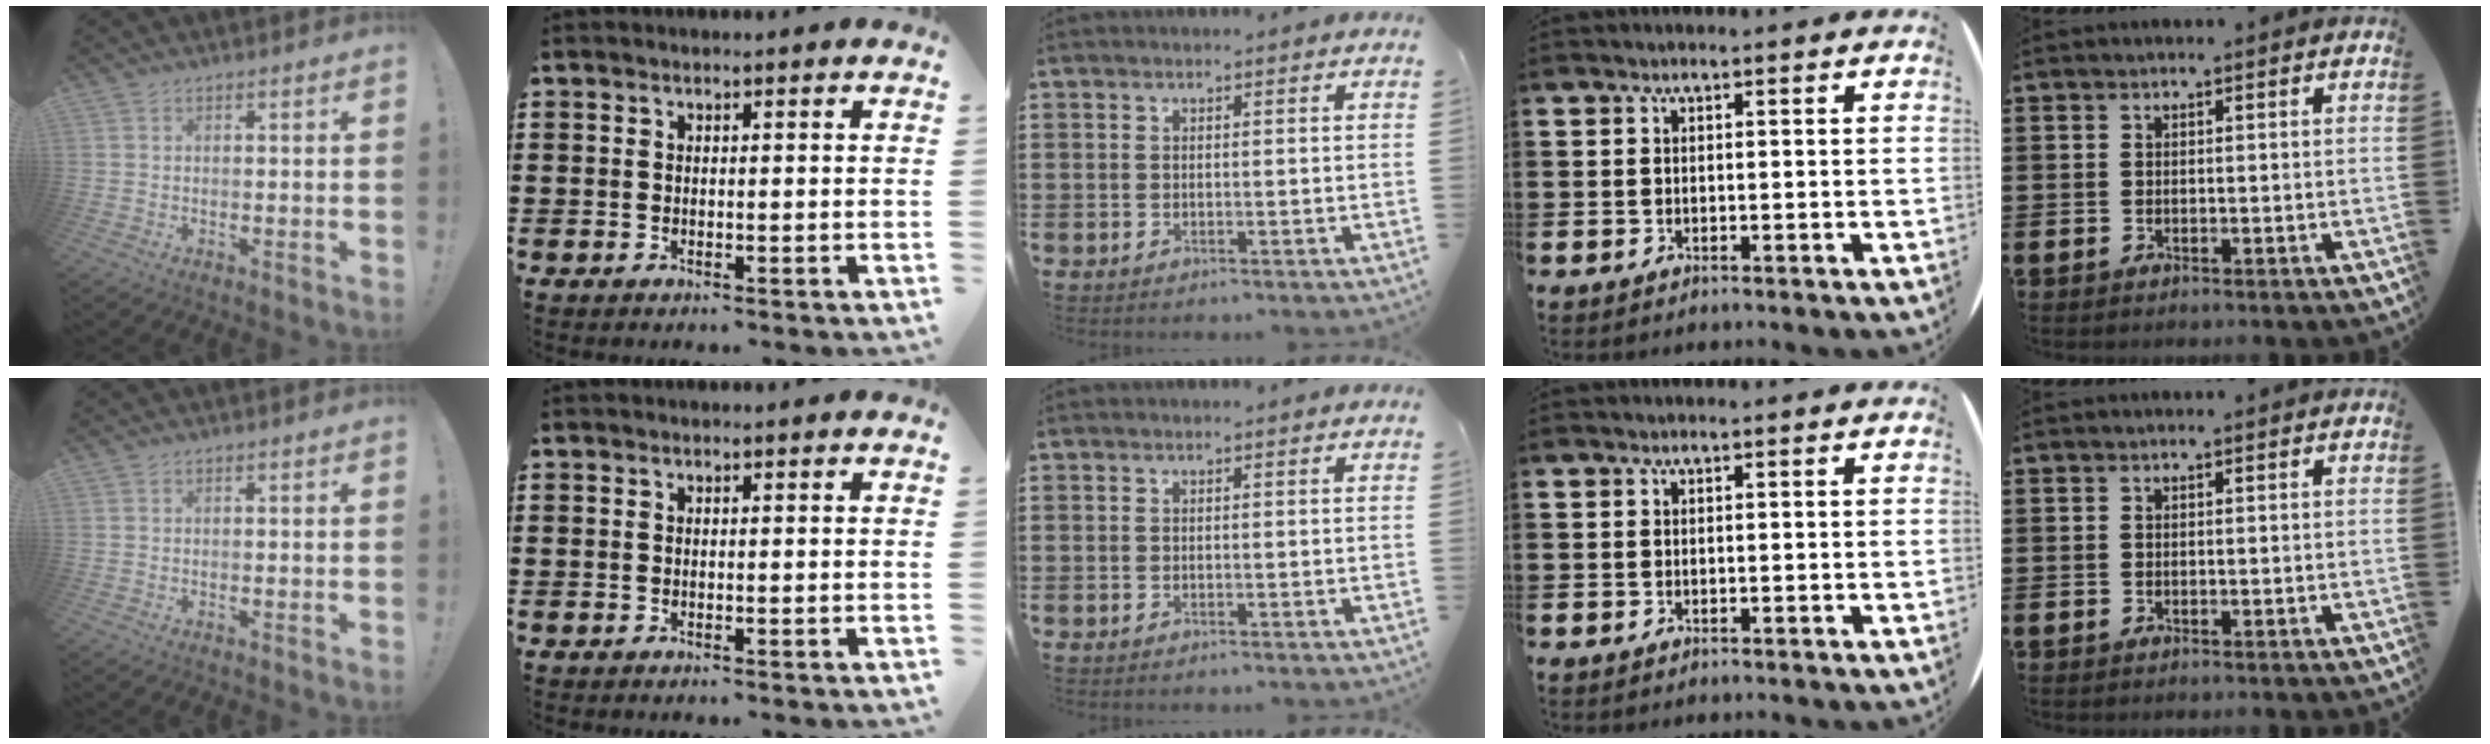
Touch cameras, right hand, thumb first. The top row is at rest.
{}